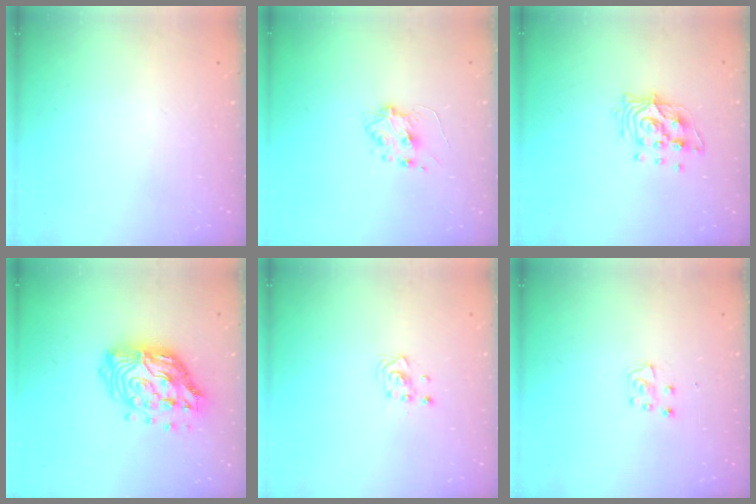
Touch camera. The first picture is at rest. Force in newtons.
{"total": 5.9, "press": 5.9, "slide": 0.9}
{"total": 11.2, "press": 11.2, "slide": 0.6}
{"total": 19.1, "press": 19.0, "slide": 1.5}
{"total": 2.8, "press": 2.8, "slide": 0.3}
{"total": 5.1, "press": 5.0, "slide": 0.6}